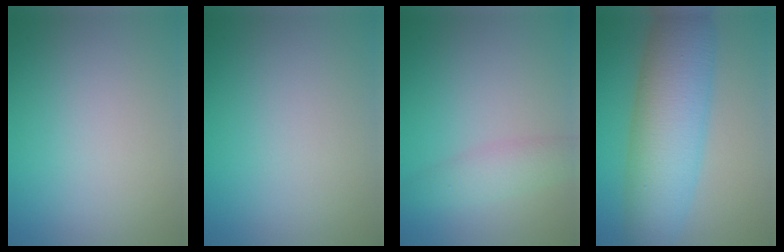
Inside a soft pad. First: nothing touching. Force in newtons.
{"total": 0.0}
{"total": 2.7, "press": 2.7, "slide": 0.0}
{"total": 9.3, "press": 9.3, "slide": 0.1}